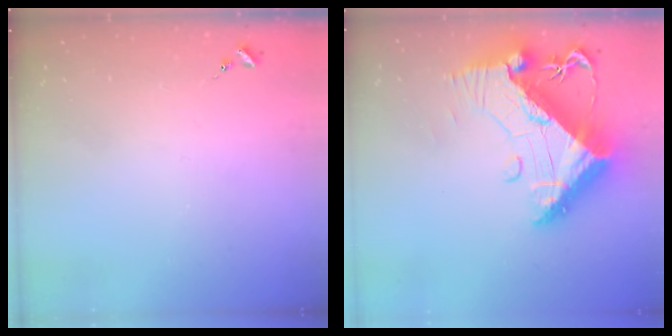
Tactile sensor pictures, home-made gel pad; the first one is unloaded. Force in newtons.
{"total": 19.4, "press": 19.3, "slide": 2.1}